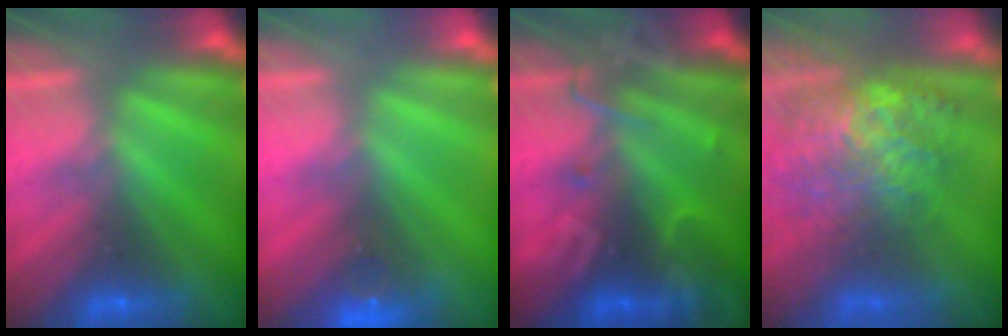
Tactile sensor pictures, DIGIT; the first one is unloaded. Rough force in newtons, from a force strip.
{"total": 3.0}
{"total": 2.7}
{"total": 10.4}